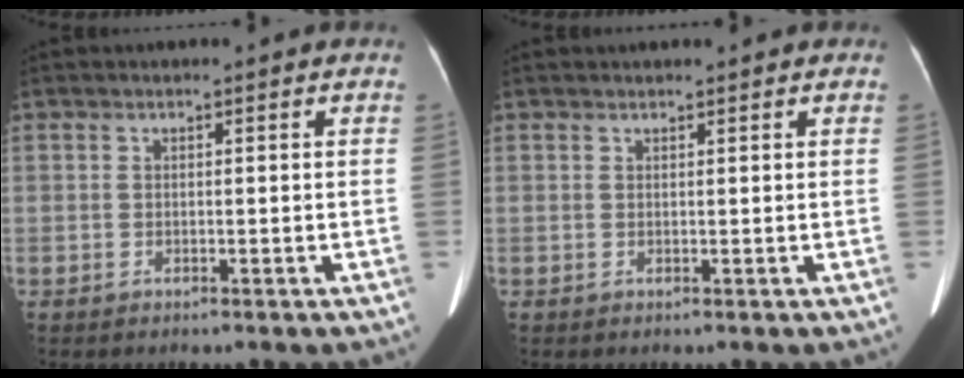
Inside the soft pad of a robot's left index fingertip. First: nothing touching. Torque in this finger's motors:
{"motor_torque": [-0.24, 0.26, -0.25, -0.03]}